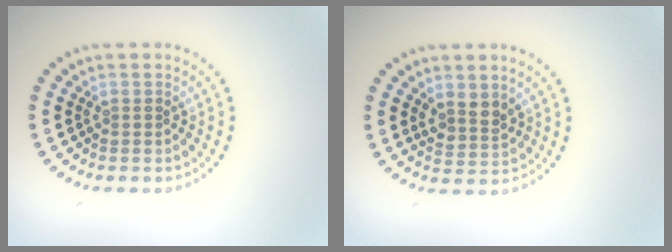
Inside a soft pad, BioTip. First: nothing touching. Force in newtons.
{"total": 2.0, "press": 1.7, "slide": 1.1}